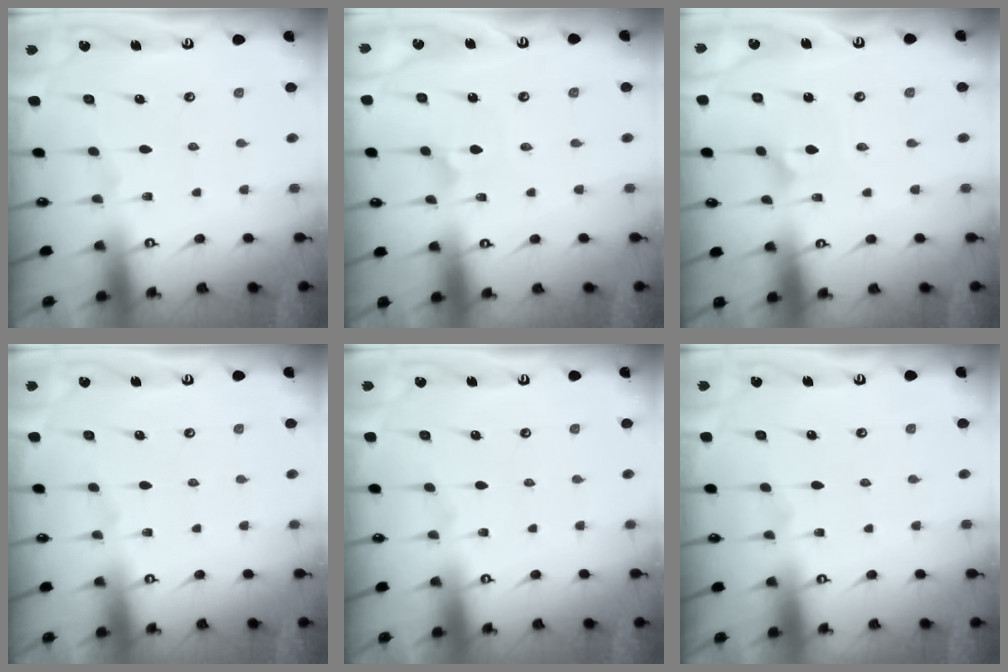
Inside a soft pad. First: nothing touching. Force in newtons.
{"total": 1.4, "press": 1.4, "slide": 0.4}
{"total": 1.9, "press": 1.9, "slide": 0.1}
{"total": 0.0}
{"total": 0.0}
{"total": 0.0}